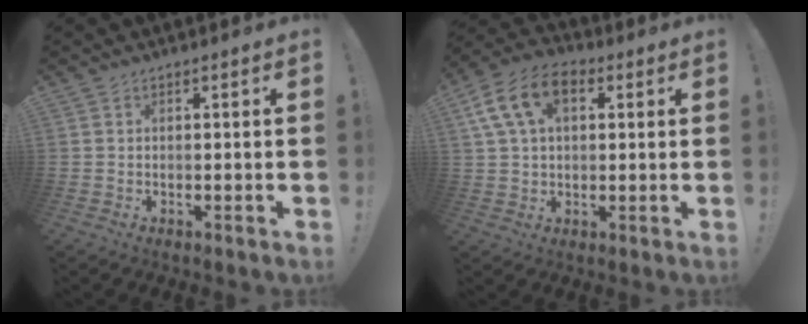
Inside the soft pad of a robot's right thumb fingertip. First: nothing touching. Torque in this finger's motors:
{"motor_torque": [0.54, 0.54, 0.54, -0.34, 0.30]}